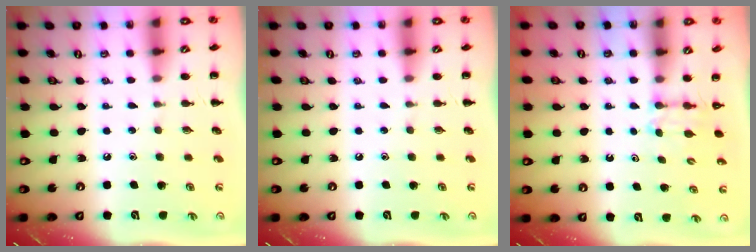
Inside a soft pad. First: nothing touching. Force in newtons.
{"total": 0.0}
{"total": 2.6, "press": 2.4, "slide": 1.0}